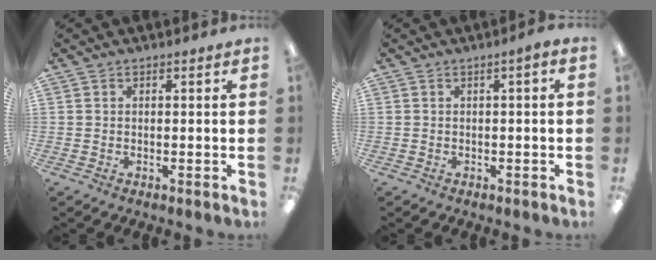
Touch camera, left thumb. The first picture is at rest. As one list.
[{"total": 1.0, "force": [-0.4, 0.2, 0.9], "torque": [-0.016, 0.001, -0.007]}]